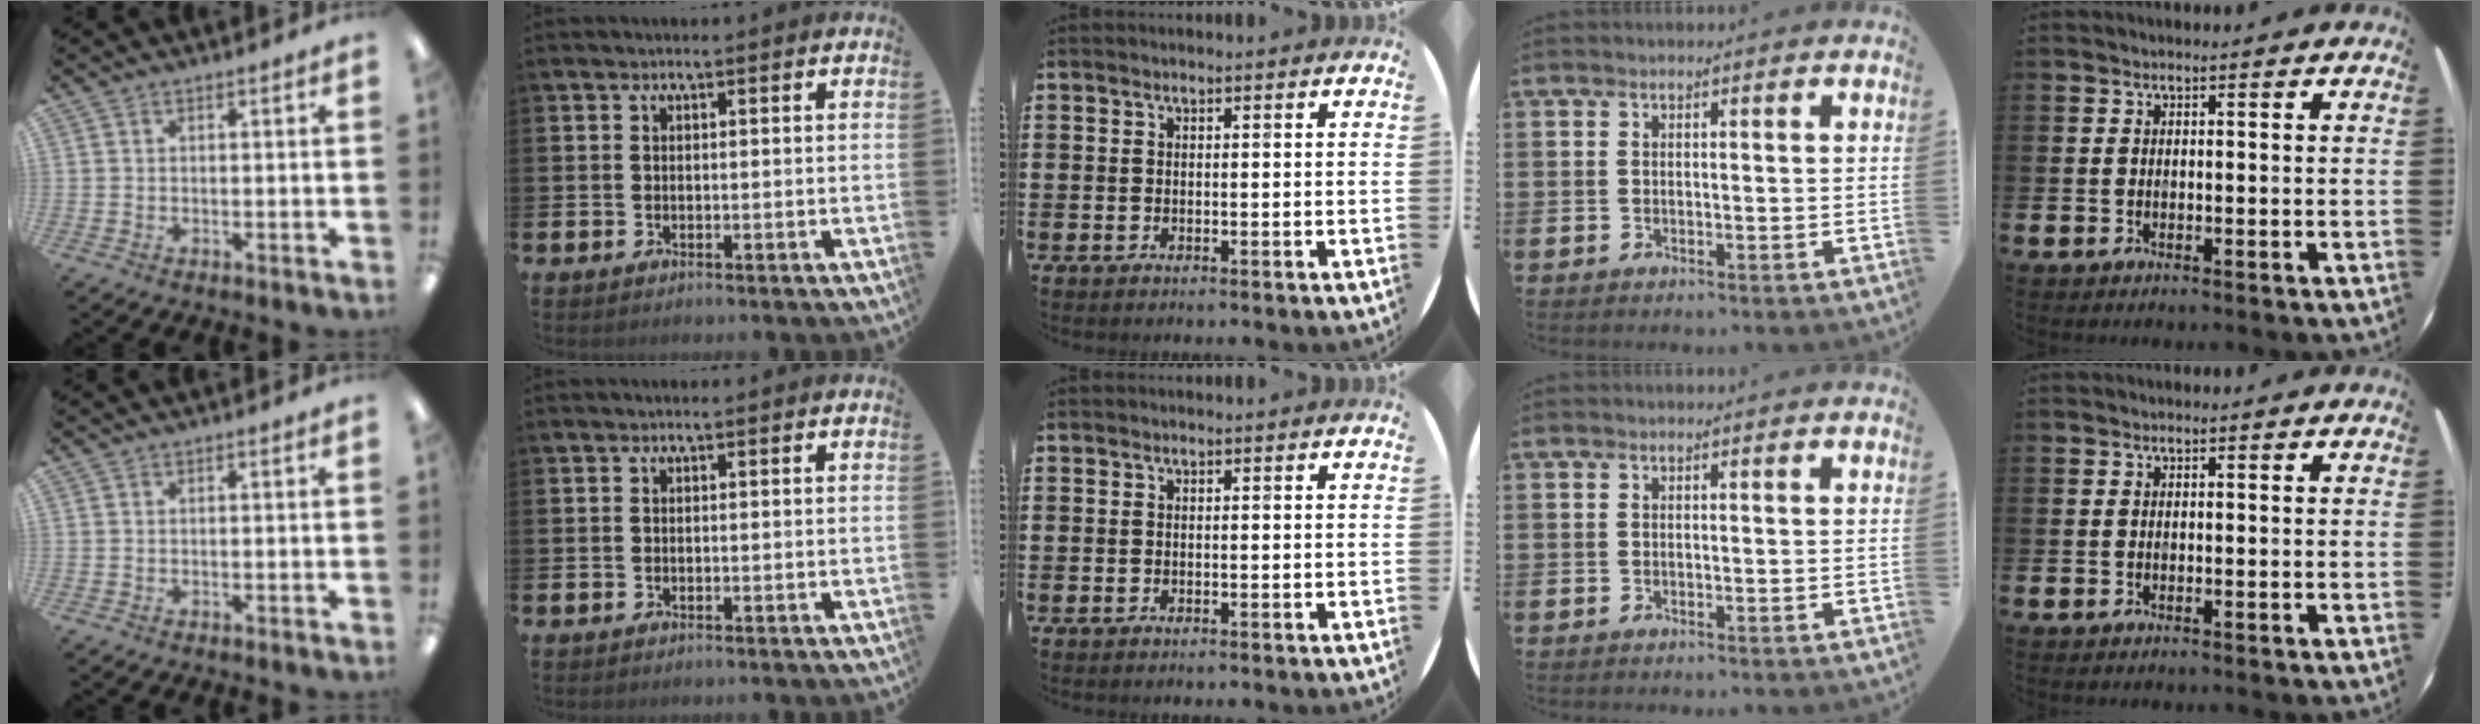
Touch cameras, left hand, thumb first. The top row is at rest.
{}